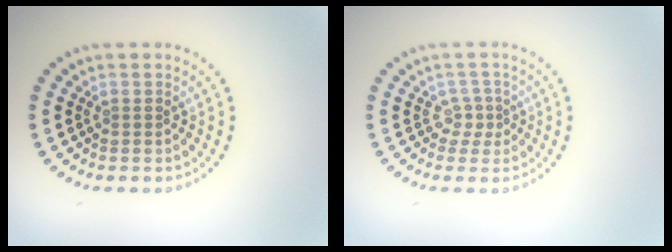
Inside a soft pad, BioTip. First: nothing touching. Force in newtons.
{"total": 1.6, "press": 1.1, "slide": 1.2}